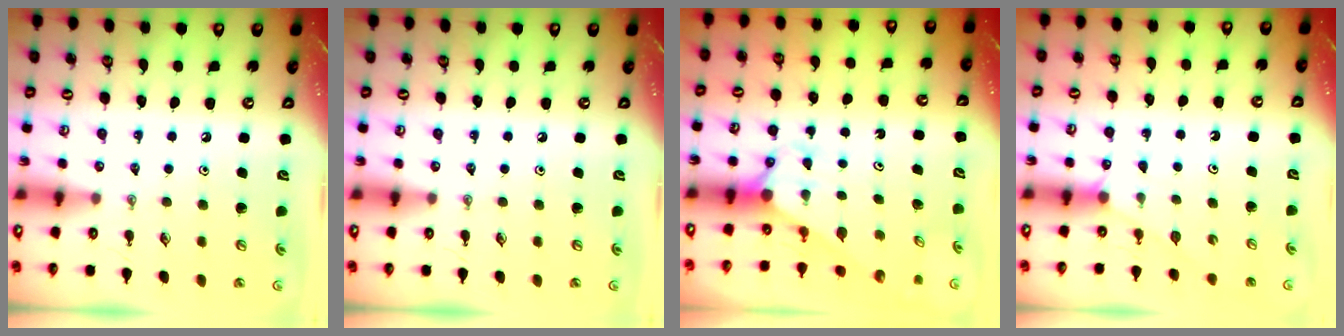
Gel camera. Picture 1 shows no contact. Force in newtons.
{"total": 0.0}
{"total": 2.7, "press": 2.7, "slide": 0.0}
{"total": 2.5, "press": 2.5, "slide": 0.4}